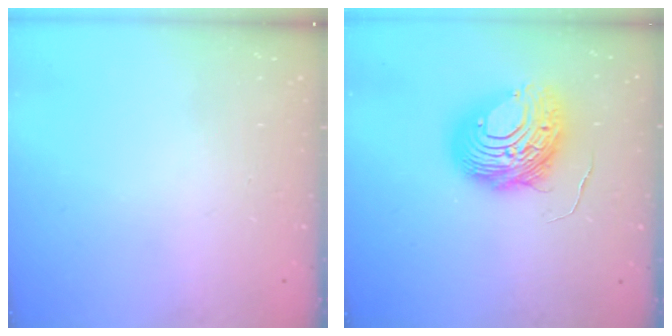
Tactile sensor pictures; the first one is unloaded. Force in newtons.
{"total": 12.2, "press": 12.1, "slide": 1.3}